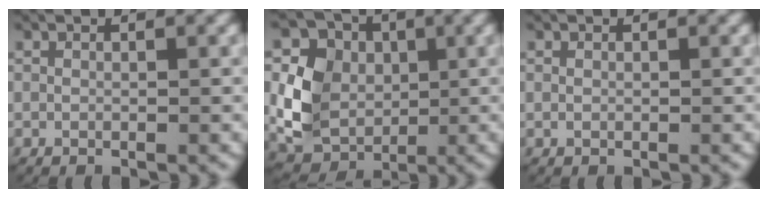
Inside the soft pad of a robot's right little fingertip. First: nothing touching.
{"total": 6.6, "force": [0.1, 5.5, 3.7], "torque": [-0.073, -0.013, 0.000]}
{"total": 0.0}